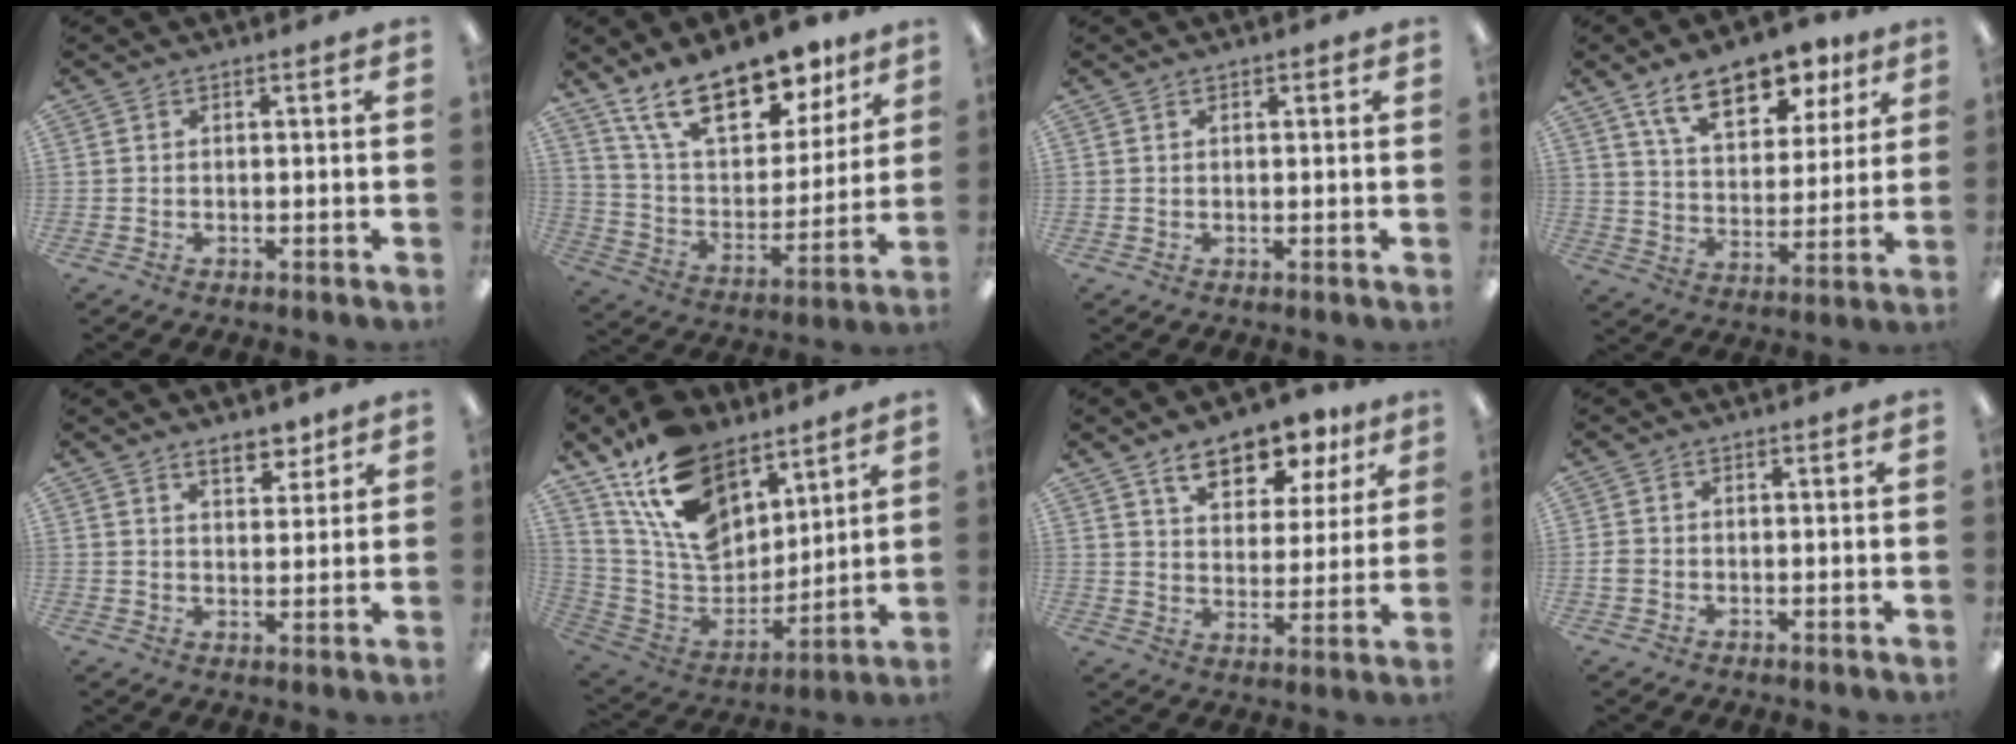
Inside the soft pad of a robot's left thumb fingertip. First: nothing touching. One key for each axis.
{"total": 21.6, "fx": 15.2, "fy": 9.8, "fz": 11.7, "tx": -0.202, "ty": -0.089, "tz": 0.270}
{"total": 0.7, "fx": 0.5, "fy": 0.5, "fz": 0.2, "tx": -0.005, "ty": 0.004, "tz": 0.008}
{"total": 15.6, "fx": 10.6, "fy": 7.7, "fz": 8.5, "tx": -0.131, "ty": -0.047, "tz": 0.185}
{"total": 6.0, "fx": 4.6, "fy": 2.8, "fz": 2.8, "tx": -0.024, "ty": -0.024, "tz": 0.078}
{"total": 19.2, "fx": 12.3, "fy": 11.2, "fz": 9.6, "tx": -0.188, "ty": -0.064, "tz": 0.233}
{"total": 12.5, "fx": 8.9, "fy": 6.5, "fz": 6.0, "tx": -0.086, "ty": -0.042, "tz": 0.156}
{"total": 1.5, "fx": -0.4, "fy": 1.2, "fz": 0.7, "tx": -0.012, "ty": 0.003, "tz": -0.007}